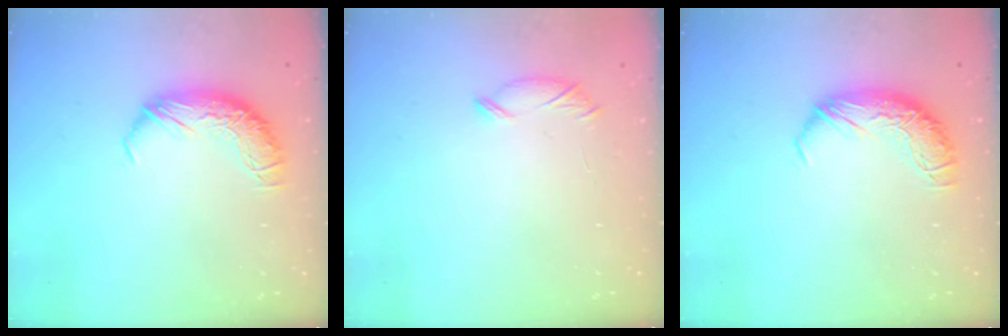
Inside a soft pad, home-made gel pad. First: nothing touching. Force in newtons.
{"total": 7.6, "press": 7.6, "slide": 0.3}
{"total": 0.0}